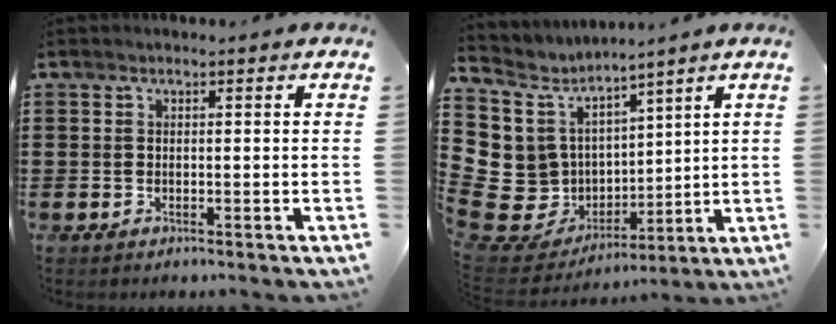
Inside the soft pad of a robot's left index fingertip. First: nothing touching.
{"total": 9.3, "force": [0.6, 9.1, 2.1], "torque": [-0.116, -0.028, 0.017]}